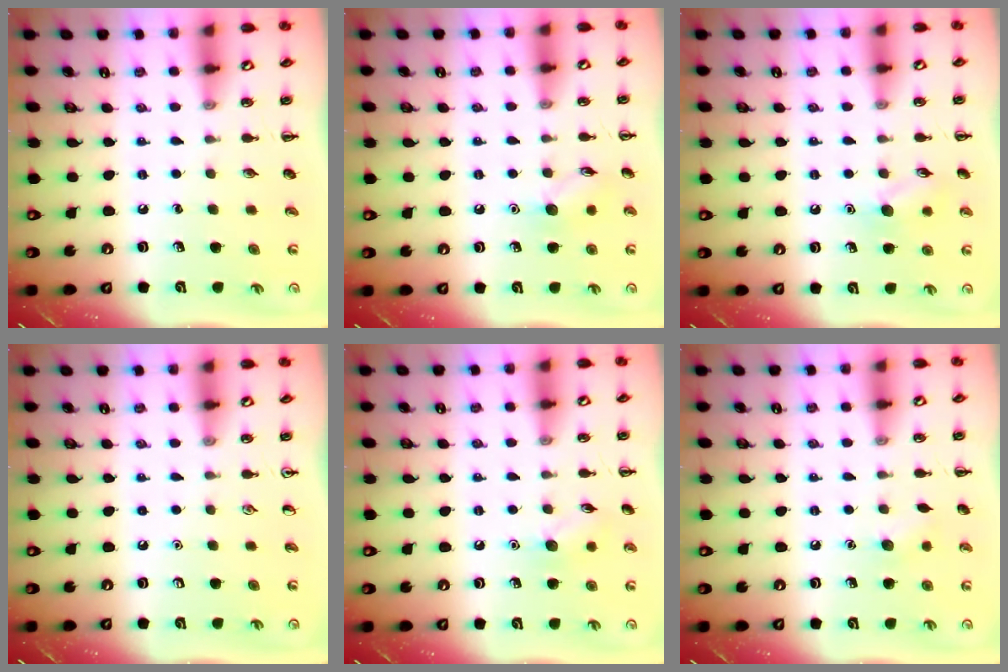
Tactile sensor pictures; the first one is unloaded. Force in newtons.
{"total": 7.0, "press": 6.9, "slide": 1.3}
{"total": 8.1, "press": 8.0, "slide": 1.2}
{"total": 0.0}
{"total": 9.0, "press": 8.8, "slide": 1.8}
{"total": 5.4, "press": 5.2, "slide": 1.4}